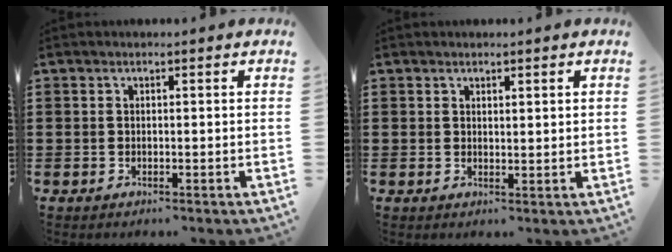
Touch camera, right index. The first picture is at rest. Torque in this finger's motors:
{"motor_torque": [-0.40, 0.13, 0.04, -0.01]}